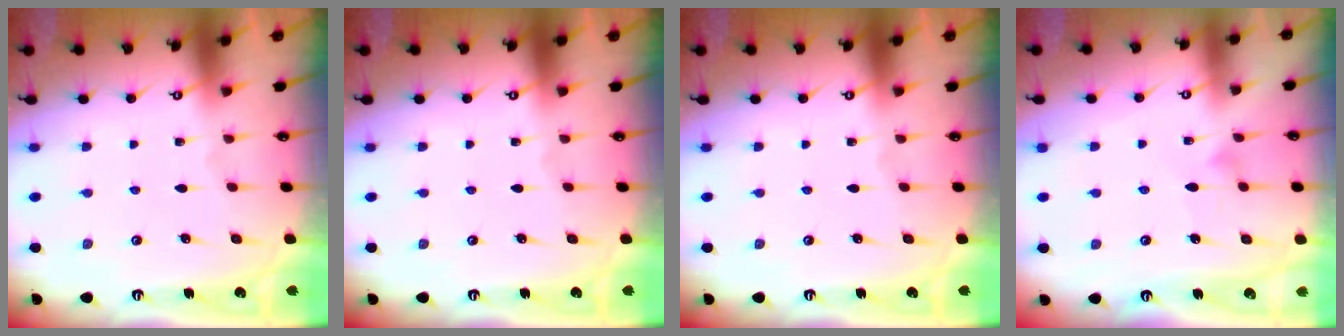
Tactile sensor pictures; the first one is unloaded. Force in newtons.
{"total": 0.0}
{"total": 0.0}
{"total": 6.0, "press": 5.9, "slide": 0.4}